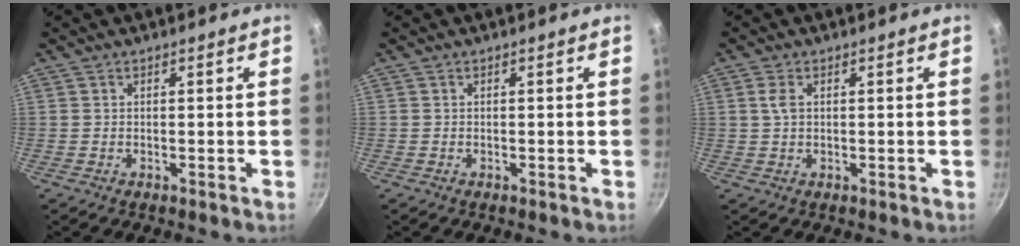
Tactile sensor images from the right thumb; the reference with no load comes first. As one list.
[{"total": 0.0}, {"total": 2.5, "force": [0.7, 1.4, 2.0], "torque": [-0.040, 0.001, 0.013]}]